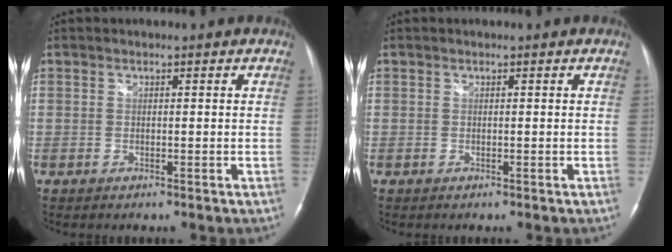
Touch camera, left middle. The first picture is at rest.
{"total": 0.0}